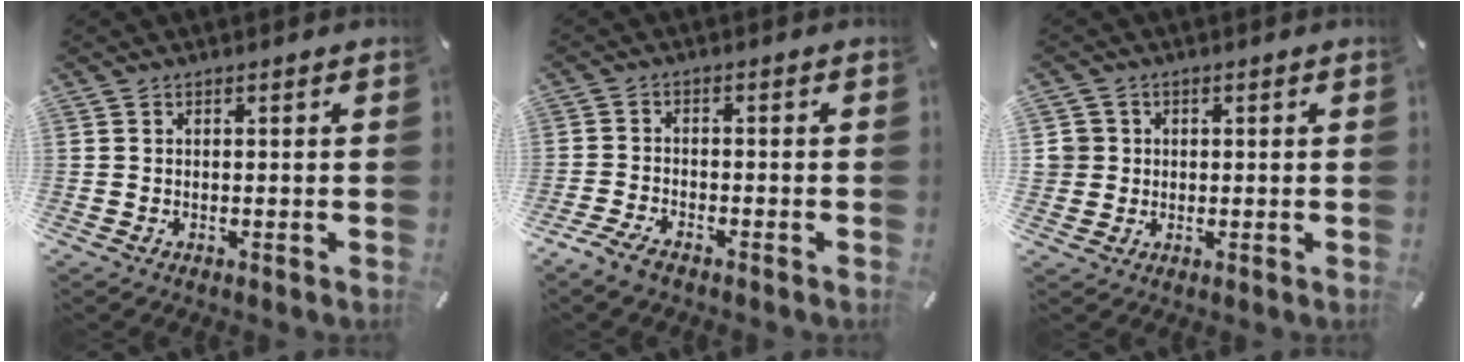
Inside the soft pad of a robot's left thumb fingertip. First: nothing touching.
{"total": 3.7, "force": [-3.0, 1.2, 1.7], "torque": [-0.047, 0.010, -0.062]}
{"total": 4.6, "force": [0.7, 4.5, 0.4], "torque": [-0.009, 0.007, 0.015]}